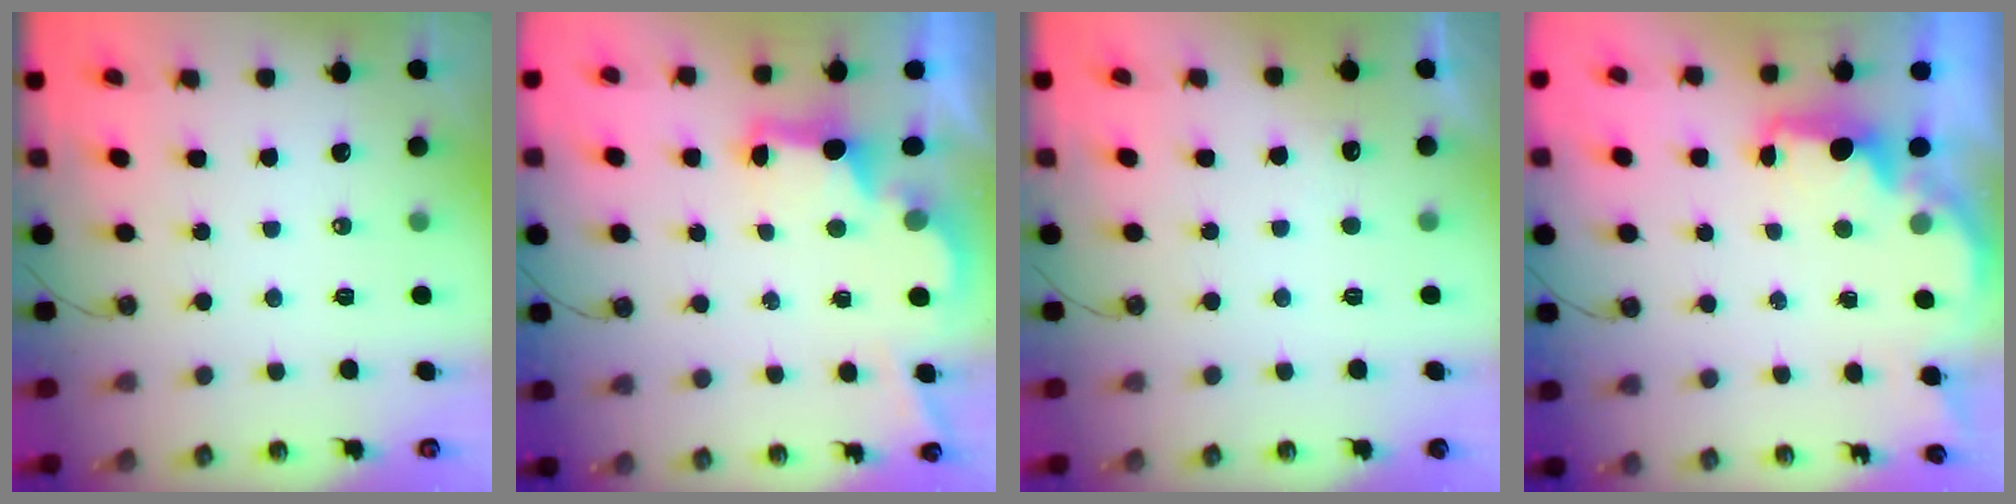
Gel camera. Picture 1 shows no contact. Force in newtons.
{"total": 2.8, "press": 2.6, "slide": 0.9}
{"total": 2.7, "press": 2.5, "slide": 1.0}
{"total": 2.4, "press": 2.3, "slide": 0.8}